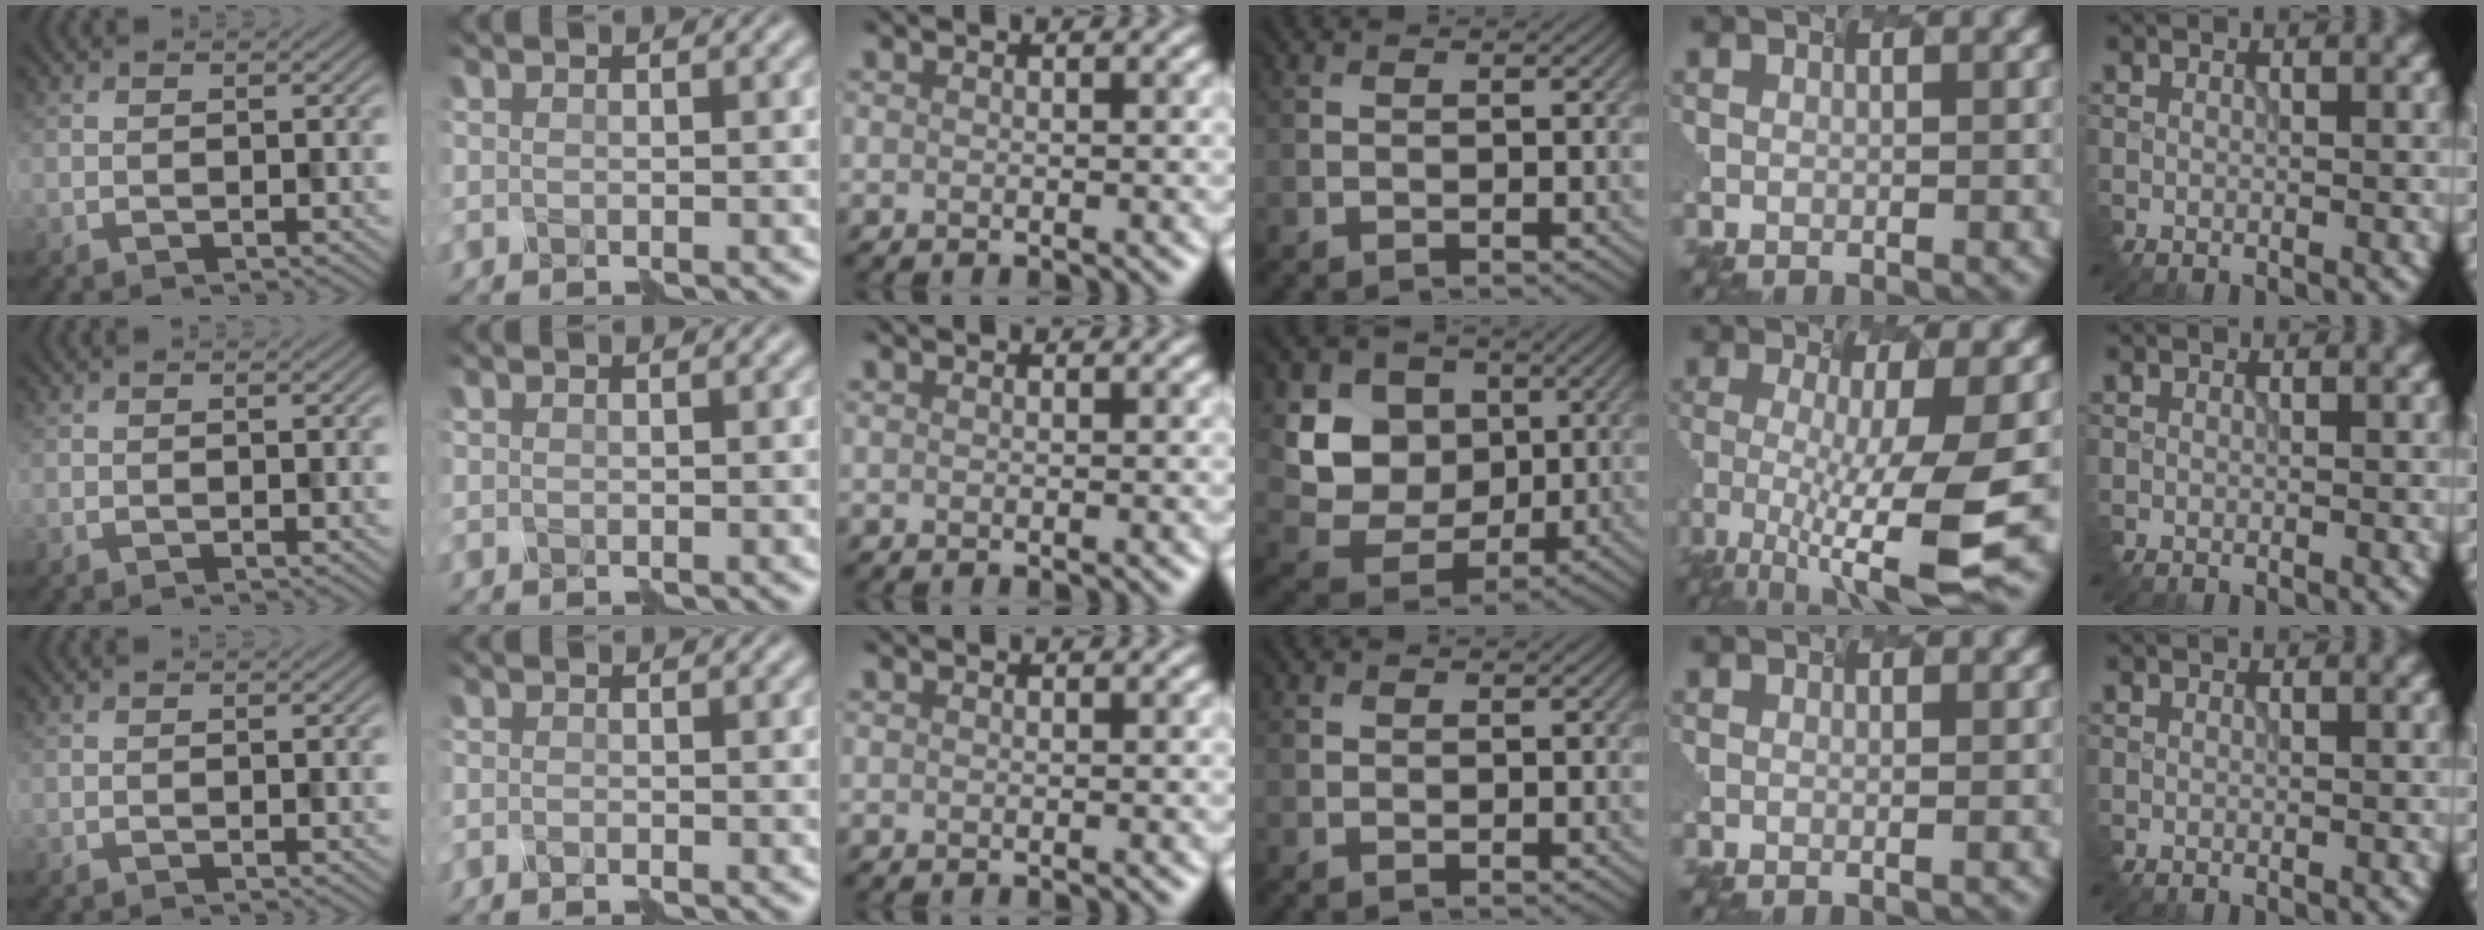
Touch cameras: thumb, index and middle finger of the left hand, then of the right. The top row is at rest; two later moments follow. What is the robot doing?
{"motion": "disassemble", "object": "puzzle pieces"}